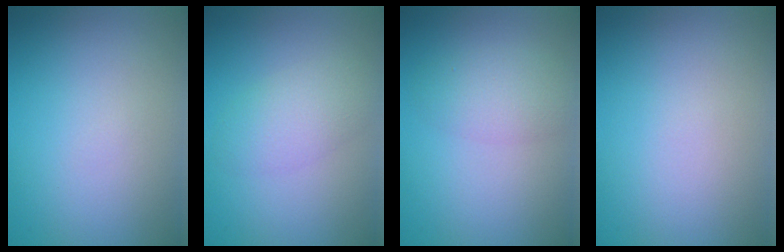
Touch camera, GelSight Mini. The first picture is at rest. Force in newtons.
{"total": 3.0, "press": 3.0, "slide": 0.2}
{"total": 2.9, "press": 2.9, "slide": 0.2}
{"total": 0.0}